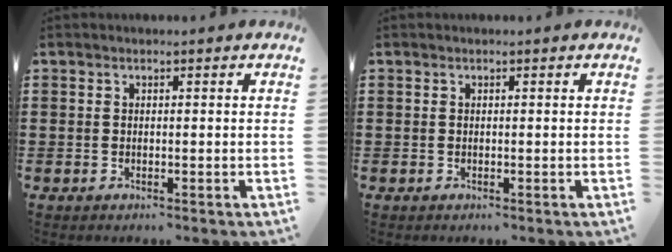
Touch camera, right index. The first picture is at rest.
{"total": 0.0}